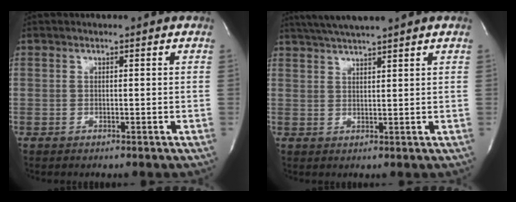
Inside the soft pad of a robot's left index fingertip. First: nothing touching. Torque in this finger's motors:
{"motor_torque": [0.20, -0.15, 0.21, 0.06]}